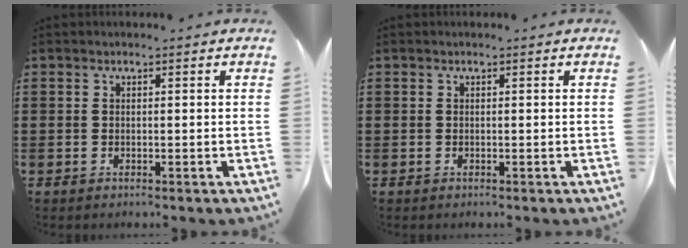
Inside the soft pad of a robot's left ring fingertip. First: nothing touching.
{"total": 0.0}